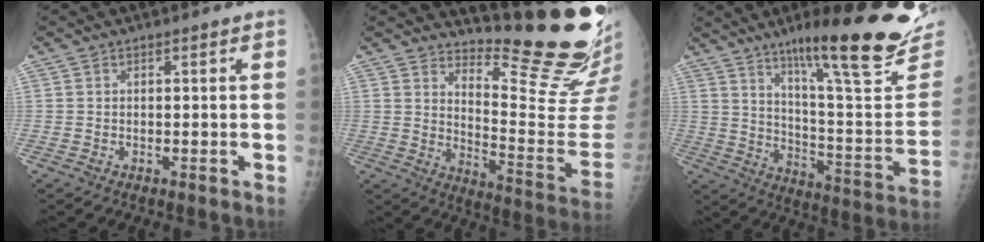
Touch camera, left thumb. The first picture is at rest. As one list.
[{"total": 19.7, "force": [17.6, 2.0, 8.5], "torque": [-0.094, -0.204, 0.233]}, {"total": 26.4, "force": [18.2, 4.4, 18.6], "torque": [-0.245, -0.092, 0.275]}]